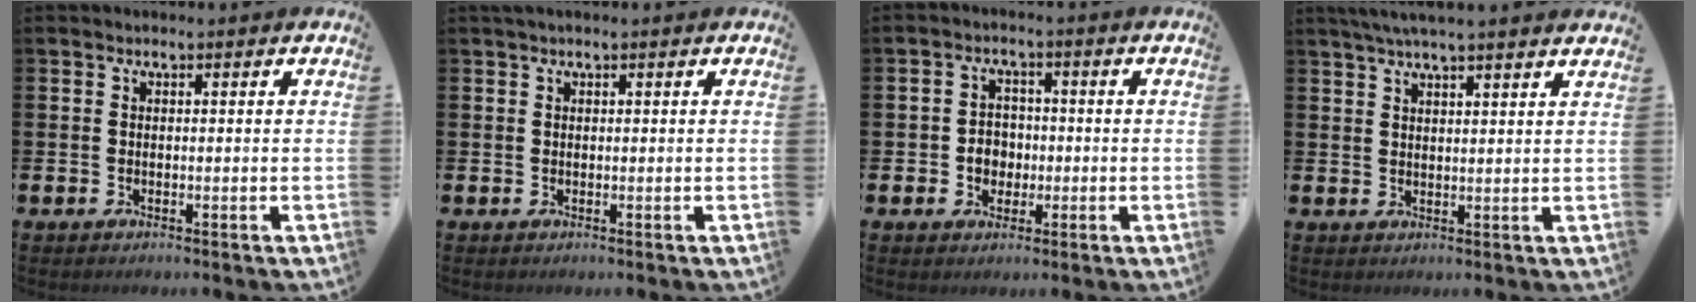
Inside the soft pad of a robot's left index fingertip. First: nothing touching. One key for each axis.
{"total": 0.6, "fx": 0.4, "fy": 0.0, "fz": 0.4, "tx": -0.010, "ty": 0.003, "tz": 0.007}
{"total": 3.2, "fx": -0.6, "fy": 2.9, "fz": 1.3, "tx": -0.013, "ty": -0.002, "tz": -0.021}
{"total": 4.2, "fx": 3.9, "fy": -0.4, "fz": 1.4, "tx": -0.044, "ty": -0.004, "tz": 0.072}